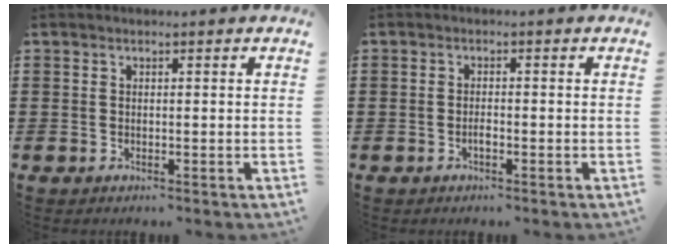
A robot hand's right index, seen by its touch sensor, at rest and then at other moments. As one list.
[{"total": 1.2, "force": [-0.7, 0.4, 1.0], "torque": [-0.022, -0.004, -0.011]}]